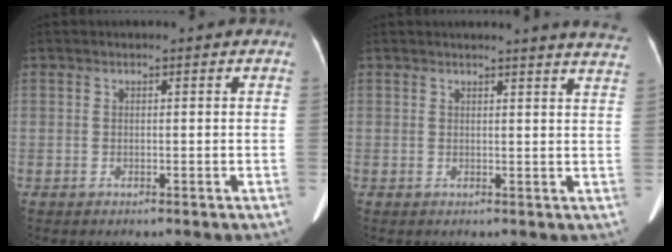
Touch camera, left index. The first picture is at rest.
{"total": 10.9, "force": [10.3, -0.3, 3.3], "torque": [-0.032, -0.068, 0.089]}